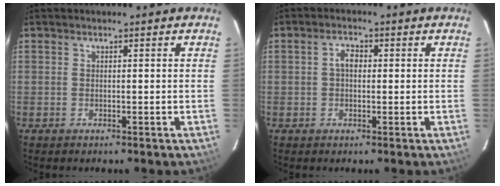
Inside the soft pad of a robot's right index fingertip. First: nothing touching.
{"total": 2.5, "force": [0.2, 1.7, 1.9], "torque": [-0.036, 0.010, 0.002]}